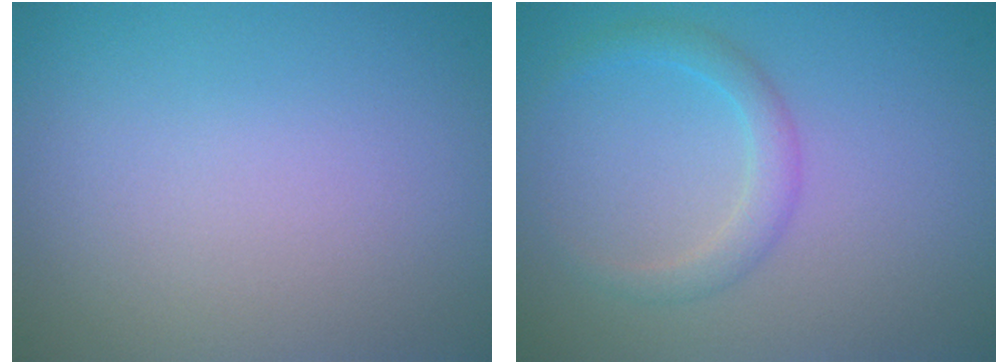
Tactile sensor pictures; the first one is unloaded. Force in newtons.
{"total": 2.1, "press": 2.1, "slide": 0.1}